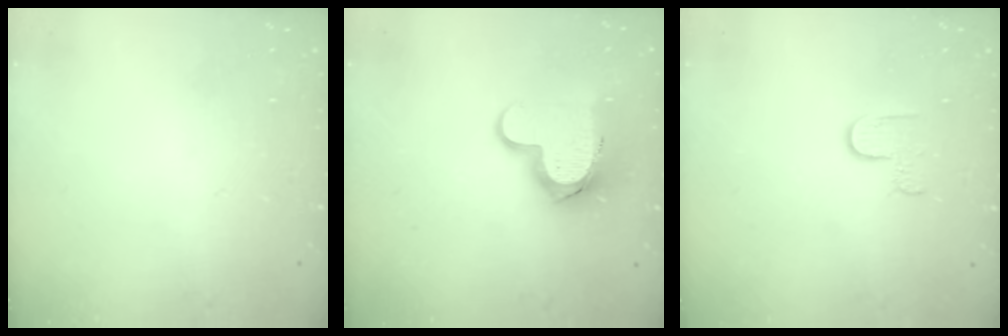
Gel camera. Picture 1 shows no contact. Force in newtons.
{"total": 12.4, "press": 12.3, "slide": 1.0}
{"total": 2.9, "press": 2.9, "slide": 0.3}